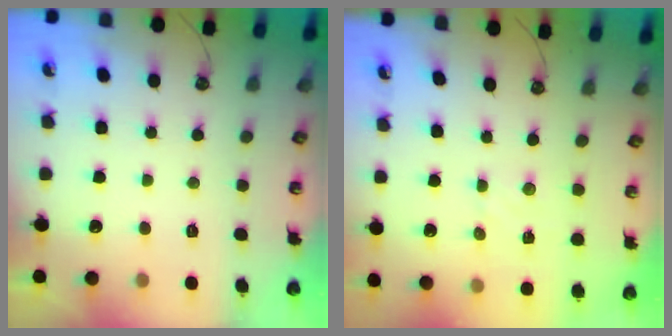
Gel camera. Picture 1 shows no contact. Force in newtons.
{"total": 1.5, "press": 1.4, "slide": 0.3}